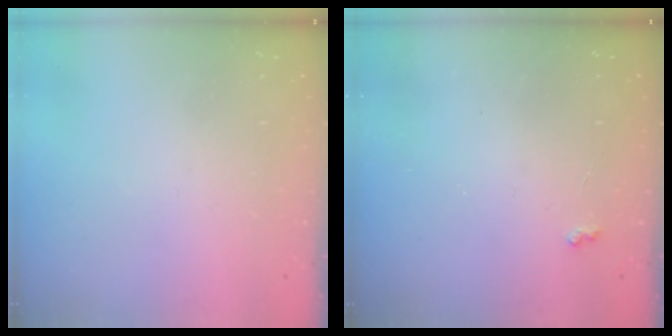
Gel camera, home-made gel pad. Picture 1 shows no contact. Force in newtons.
{"total": 3.0, "press": 3.0, "slide": 0.5}